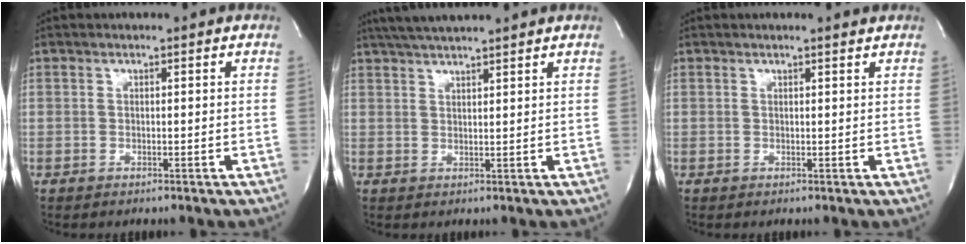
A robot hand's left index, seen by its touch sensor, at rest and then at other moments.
{"total": 6.8, "force": [6.0, -0.6, 3.2], "torque": [-0.058, 0.024, 0.099]}
{"total": 1.3, "force": [1.2, -0.3, 0.3], "torque": [-0.014, -0.003, 0.015]}